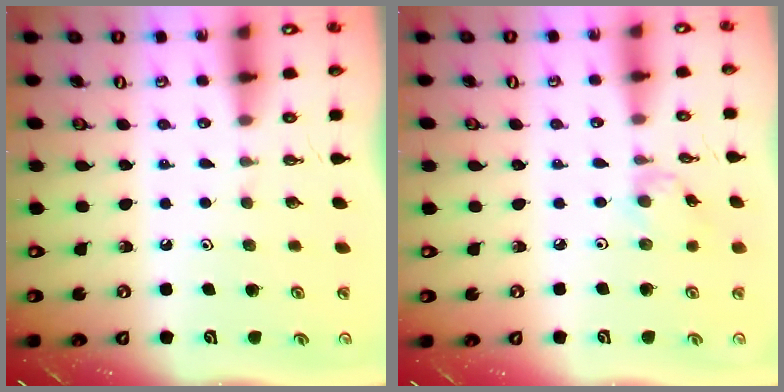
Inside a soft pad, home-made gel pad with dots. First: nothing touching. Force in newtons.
{"total": 2.1, "press": 2.1, "slide": 0.4}